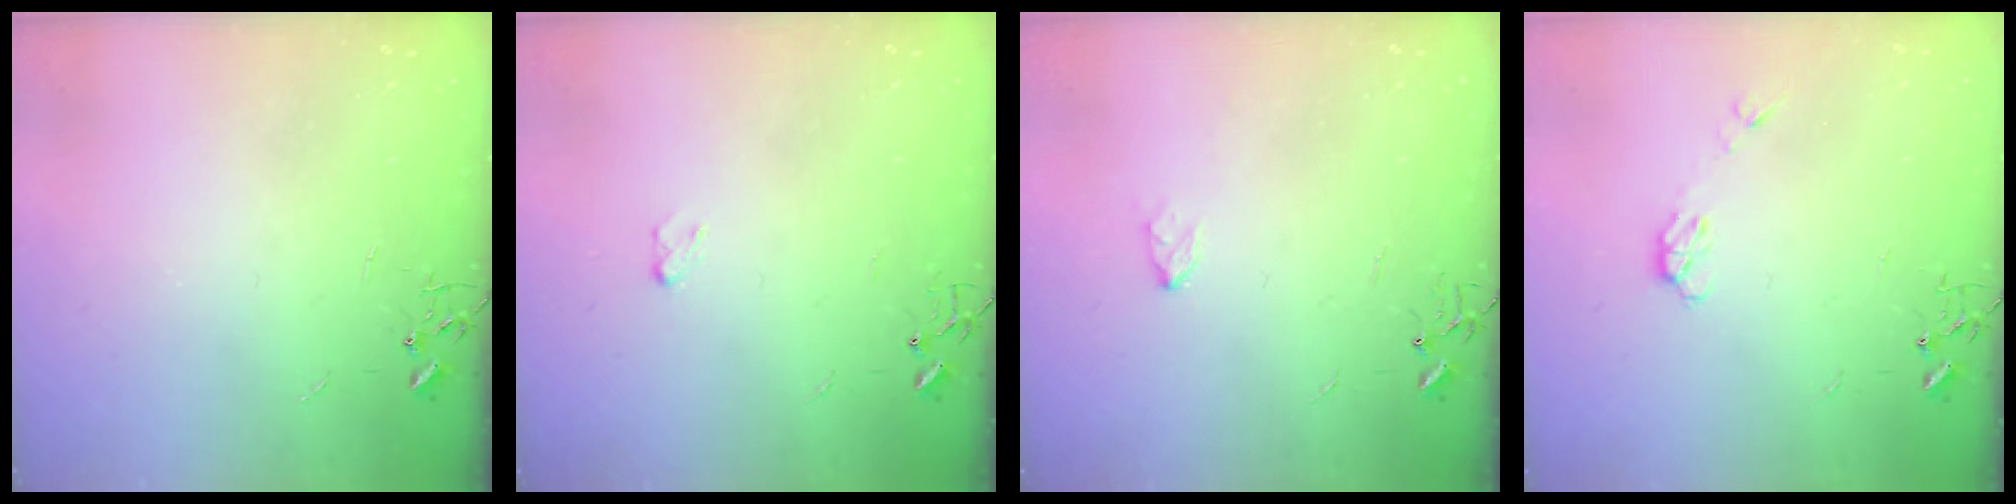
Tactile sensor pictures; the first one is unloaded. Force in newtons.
{"total": 2.9, "press": 2.8, "slide": 0.4}
{"total": 3.5, "press": 3.5, "slide": 0.5}
{"total": 3.7, "press": 3.7, "slide": 0.6}